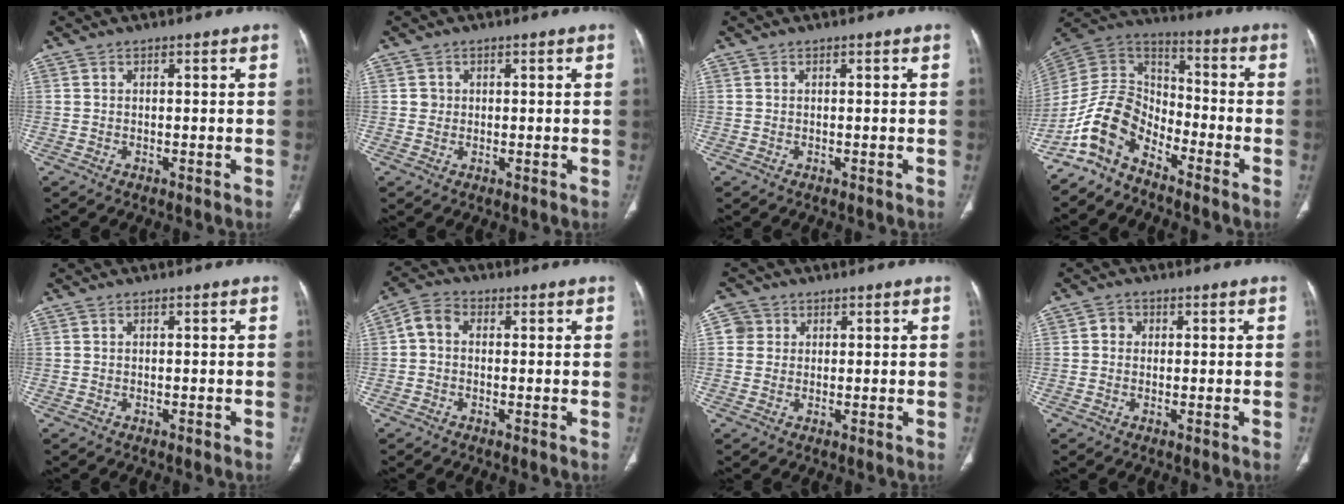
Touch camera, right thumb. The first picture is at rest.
{"total": 1.2, "force": [0.2, 1.2, 0.1], "torque": [0.009, 0.002, 0.002]}
{"total": 0.0}
{"total": 11.4, "force": [-7.9, 6.2, 5.3], "torque": [-0.091, 0.083, -0.170]}
{"total": 0.0}
{"total": 4.4, "force": [0.1, 3.3, 2.9], "torque": [-0.049, 0.012, -0.011]}
{"total": 3.3, "force": [0.9, 3.1, 0.5], "torque": [0.010, 0.000, 0.011]}
{"total": 2.1, "force": [0.2, 1.9, 0.8], "torque": [-0.001, 0.005, -0.001]}